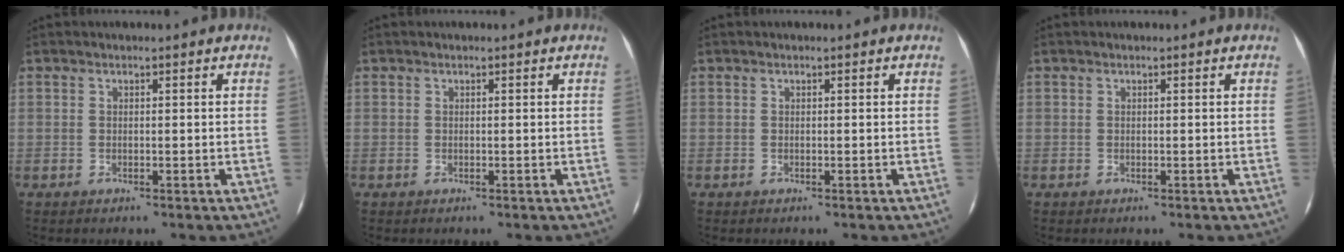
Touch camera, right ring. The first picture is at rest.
{"total": 0.0}
{"total": 0.0}
{"total": 0.0}